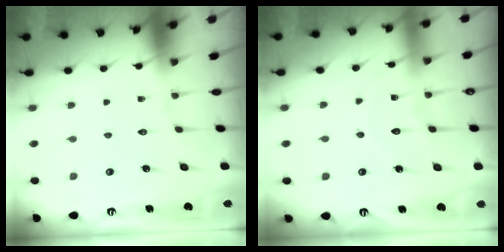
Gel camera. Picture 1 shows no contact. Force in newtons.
{"total": 5.6, "press": 5.6, "slide": 0.6}